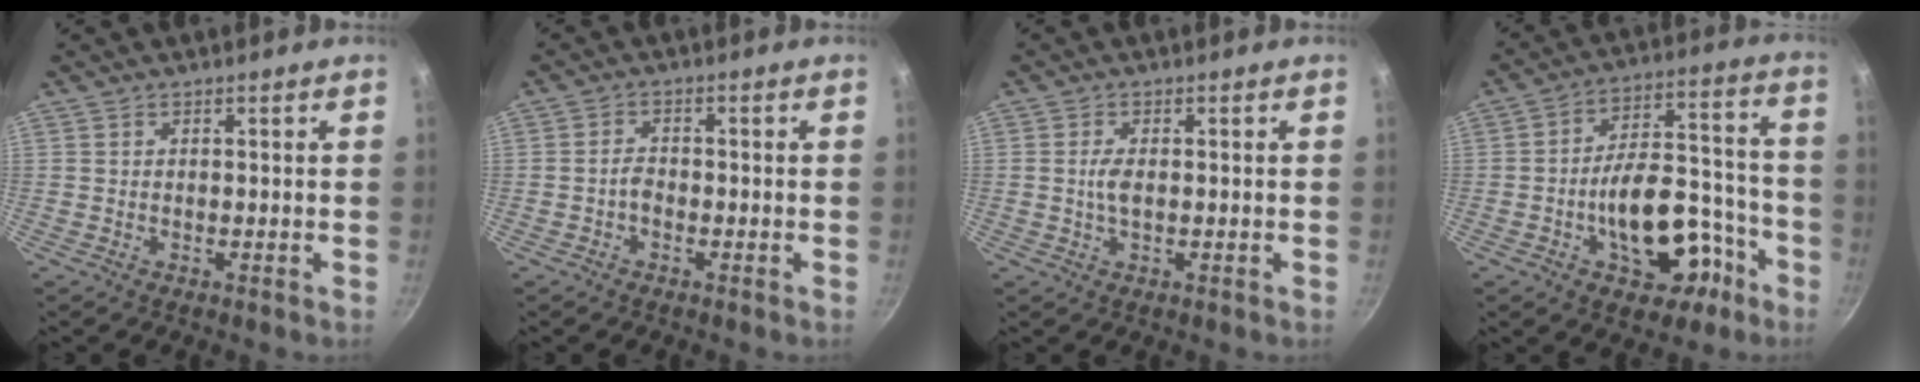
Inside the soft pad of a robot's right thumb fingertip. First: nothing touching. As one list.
[{"total": 2.2, "force": [-1.0, 1.4, 1.4], "torque": [-0.020, 0.017, -0.020]}, {"total": 2.7, "force": [0.0, 1.3, 2.4], "torque": [-0.050, 0.003, -0.003]}, {"total": 17.5, "force": [-7.2, 9.8, 12.6], "torque": [-0.143, 0.074, -0.091]}]